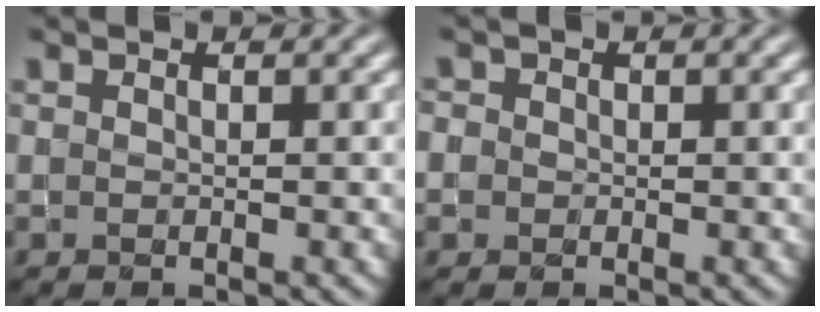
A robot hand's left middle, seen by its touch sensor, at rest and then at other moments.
{"total": 1.2, "force": [0.0, 1.2, 0.0], "torque": [0.007, 0.003, -0.005]}